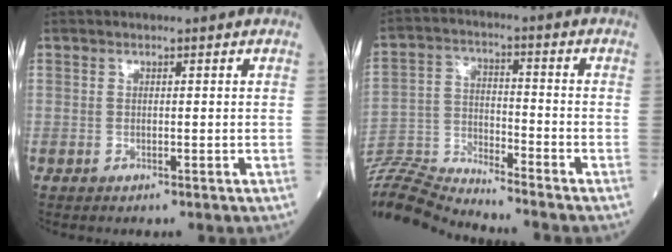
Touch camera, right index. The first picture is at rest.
{"total": 12.3, "force": [-12.2, -1.1, 1.0], "torque": [-0.015, 0.017, -0.232]}